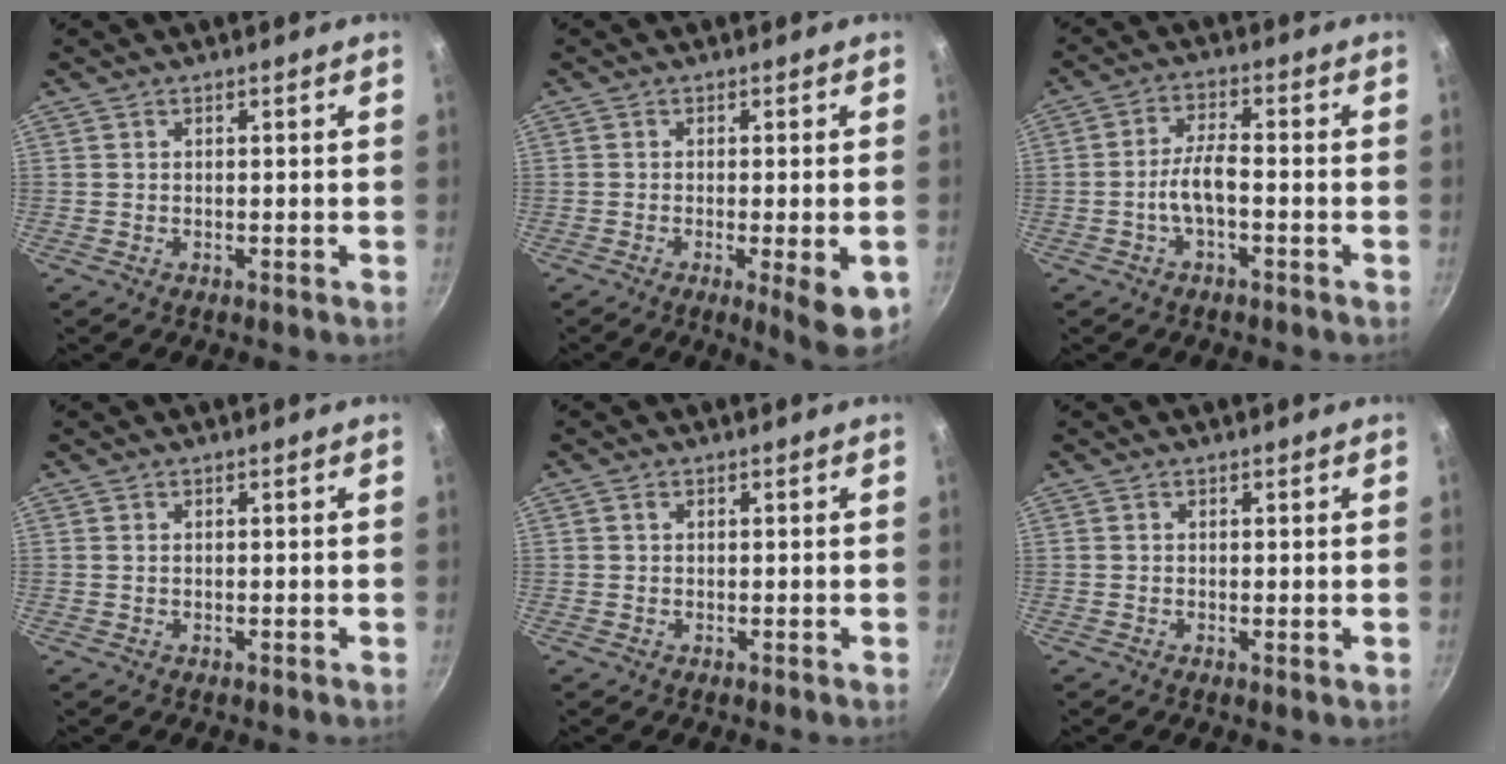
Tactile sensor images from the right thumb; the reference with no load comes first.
{"total": 8.2, "force": [-2.4, 1.8, 7.6], "torque": [-0.098, -0.004, -0.028]}
{"total": 5.5, "force": [-1.9, 1.9, 4.8], "torque": [-0.095, 0.027, -0.042]}
{"total": 0.0}
{"total": 0.8, "force": [0.3, 0.7, 0.4], "torque": [-0.007, 0.004, 0.004]}
{"total": 0.6, "force": [0.1, 0.1, 0.5], "torque": [-0.010, -0.002, 0.000]}